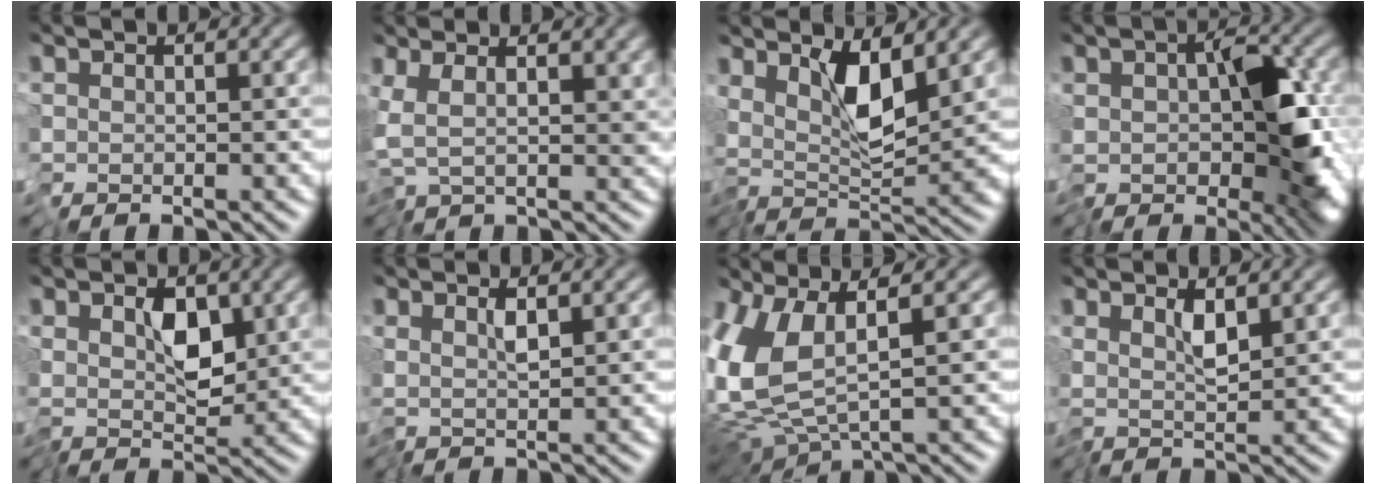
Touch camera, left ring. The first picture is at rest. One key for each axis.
{"total": 4.5, "fx": 2.0, "fy": 1.4, "fz": 3.8, "tx": -0.073, "ty": 0.000, "tz": 0.037}
{"total": 4.7, "fx": 1.7, "fy": 0.8, "fz": 4.3, "tx": -0.076, "ty": -0.017, "tz": 0.032}
{"total": 8.3, "fx": -1.5, "fy": 4.3, "fz": 6.9, "tx": -0.103, "ty": -0.004, "tz": -0.026}
{"total": 3.4, "fx": 0.5, "fy": 1.8, "fz": 2.8, "tx": -0.046, "ty": -0.013, "tz": 0.010}
{"total": 1.4, "fx": 0.4, "fy": -0.5, "fz": 1.2, "tx": -0.021, "ty": -0.002, "tz": 0.012}
{"total": 7.8, "fx": 0.7, "fy": 2.3, "fz": 7.4, "tx": -0.182, "ty": -0.008, "tz": 0.024}
{"total": 1.9, "fx": 0.8, "fy": -0.1, "fz": 1.8, "tx": -0.033, "ty": -0.006, "tz": 0.018}